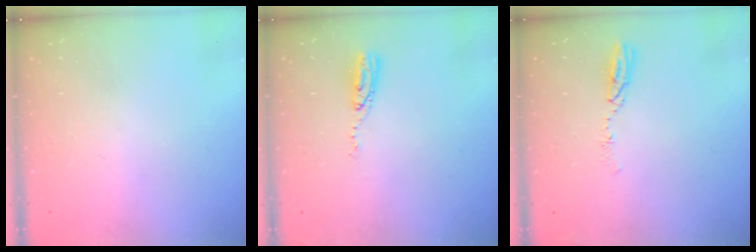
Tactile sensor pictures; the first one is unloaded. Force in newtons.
{"total": 5.9, "press": 5.9, "slide": 0.4}
{"total": 5.2, "press": 5.1, "slide": 0.4}